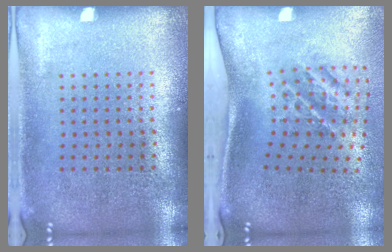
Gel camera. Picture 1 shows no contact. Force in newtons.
{"total": 1.9, "press": 1.3, "slide": 1.5}